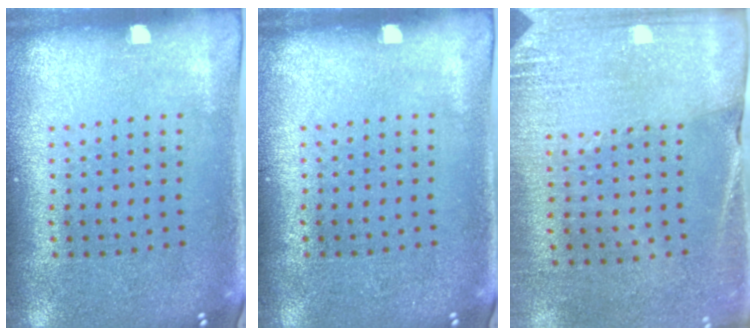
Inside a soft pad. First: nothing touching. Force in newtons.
{"total": 0.0}
{"total": 2.7, "press": 2.6, "slide": 0.9}